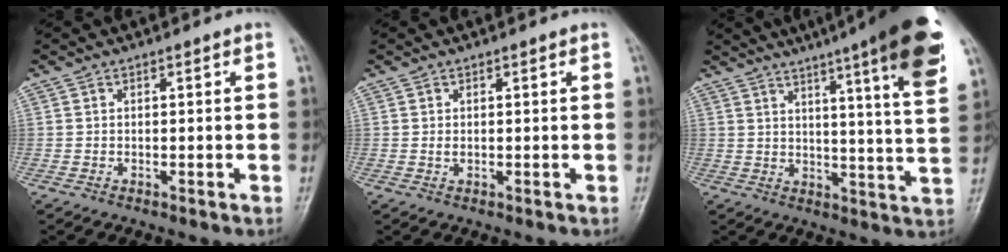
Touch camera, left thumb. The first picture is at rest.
{"total": 0.9, "force": [0.2, 0.6, 0.7], "torque": [-0.010, 0.000, 0.004]}
{"total": 20.3, "force": [12.1, 1.9, 16.2], "torque": [-0.207, -0.036, 0.148]}